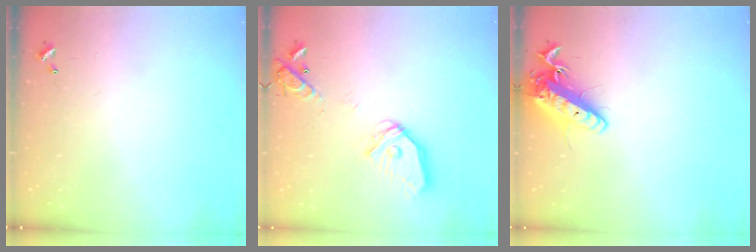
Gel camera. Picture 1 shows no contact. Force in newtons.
{"total": 15.8, "press": 15.6, "slide": 2.1}
{"total": 14.5, "press": 14.2, "slide": 2.8}